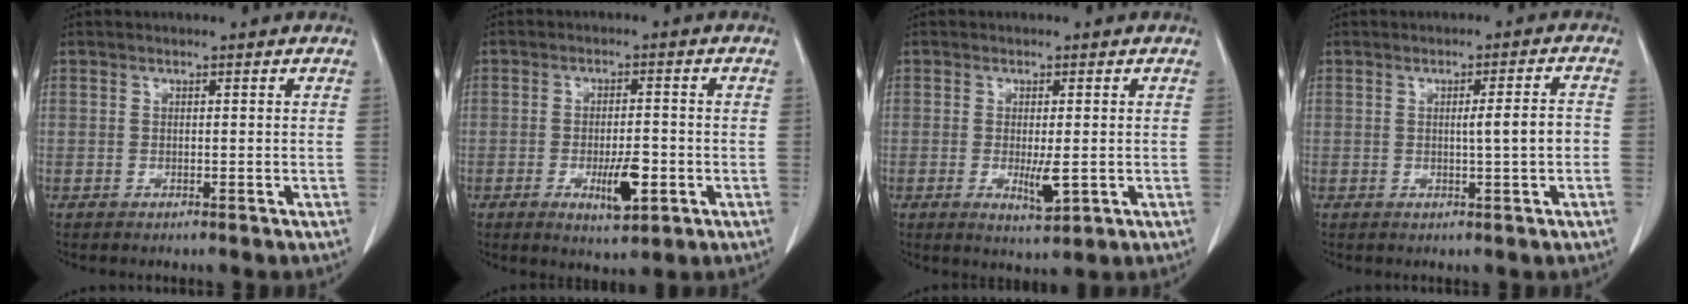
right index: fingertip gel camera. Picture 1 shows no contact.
{"total": 6.1, "force": [-2.0, 1.8, 5.4], "torque": [-0.090, -0.006, -0.025]}
{"total": 4.1, "force": [-0.8, 1.0, 3.9], "torque": [-0.065, -0.009, -0.007]}
{"total": 4.0, "force": [-0.4, -0.1, 4.0], "torque": [-0.060, 0.000, -0.006]}